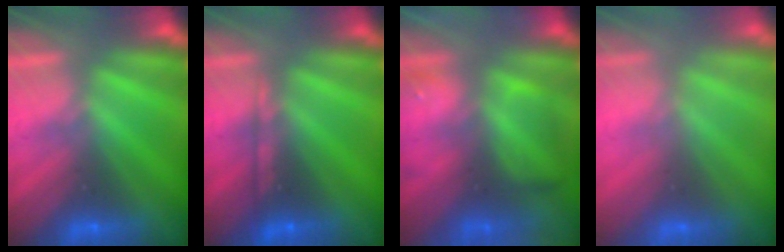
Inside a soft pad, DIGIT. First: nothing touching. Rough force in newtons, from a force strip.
{"total": 2.2}
{"total": 5.8}
{"total": 2.5}